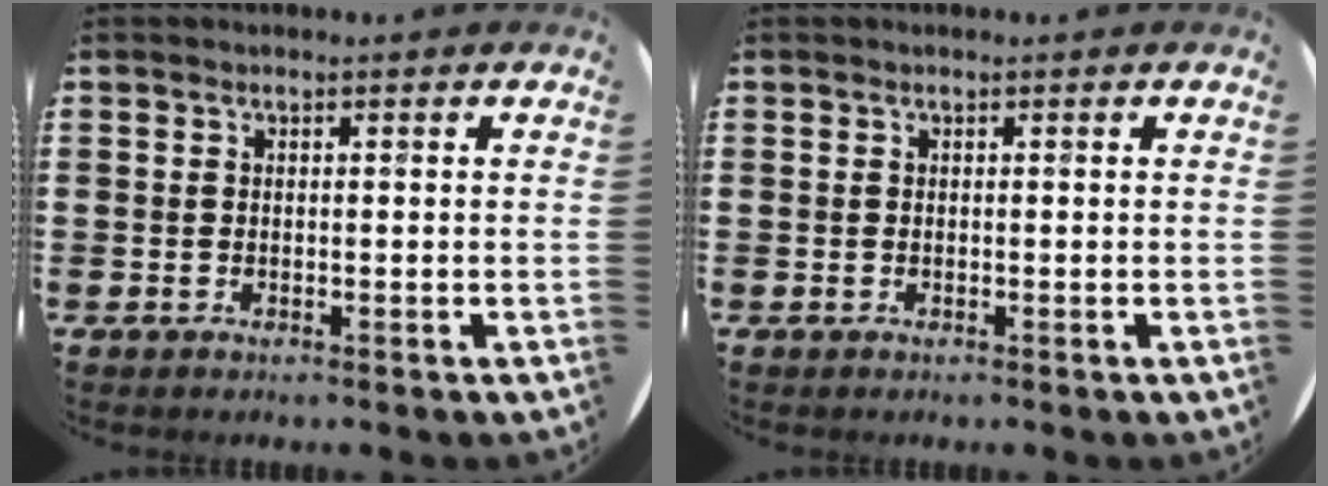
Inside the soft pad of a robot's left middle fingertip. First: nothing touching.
{"total": 0.0}